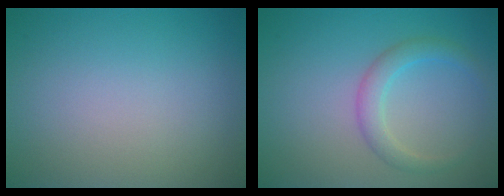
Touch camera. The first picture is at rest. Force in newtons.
{"total": 2.4, "press": 2.4, "slide": 0.1}